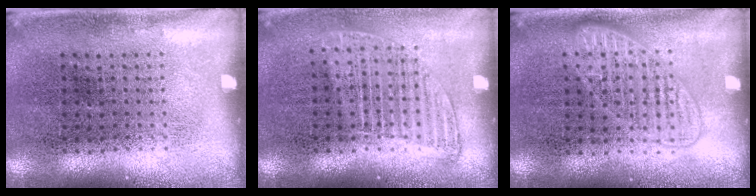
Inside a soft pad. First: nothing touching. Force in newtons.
{"total": 1.3, "press": 1.1, "slide": 0.7}
{"total": 1.3, "press": 1.3, "slide": 0.3}